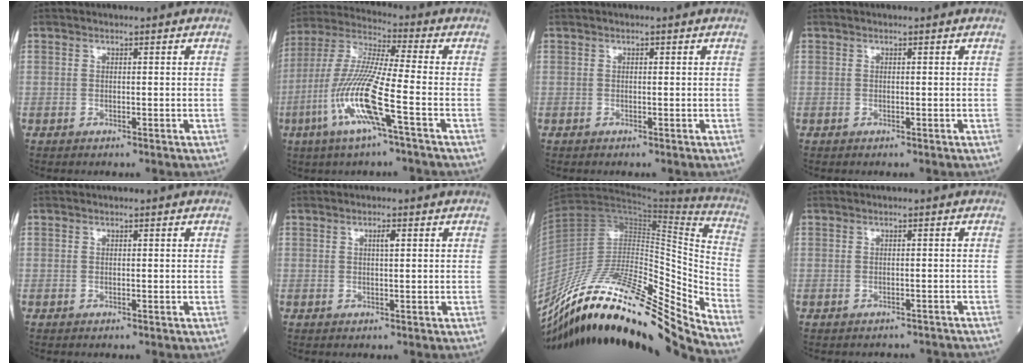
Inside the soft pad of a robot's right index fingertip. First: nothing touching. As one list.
[{"total": 13.7, "force": [-4.9, 0.1, 12.8], "torque": [-0.274, -0.007, -0.104]}, {"total": 0.0}, {"total": 0.0}, {"total": 0.0}, {"total": 1.2, "force": [0.4, 0.1, 1.1], "torque": [-0.021, 0.002, 0.006]}, {"total": 26.0, "force": [-22.2, 0.9, 13.4], "torque": [-0.209, 0.002, -0.379]}, {"total": 4.4, "force": [-4.2, 1.2, 0.4], "torque": [-0.003, -0.001, -0.041]}]